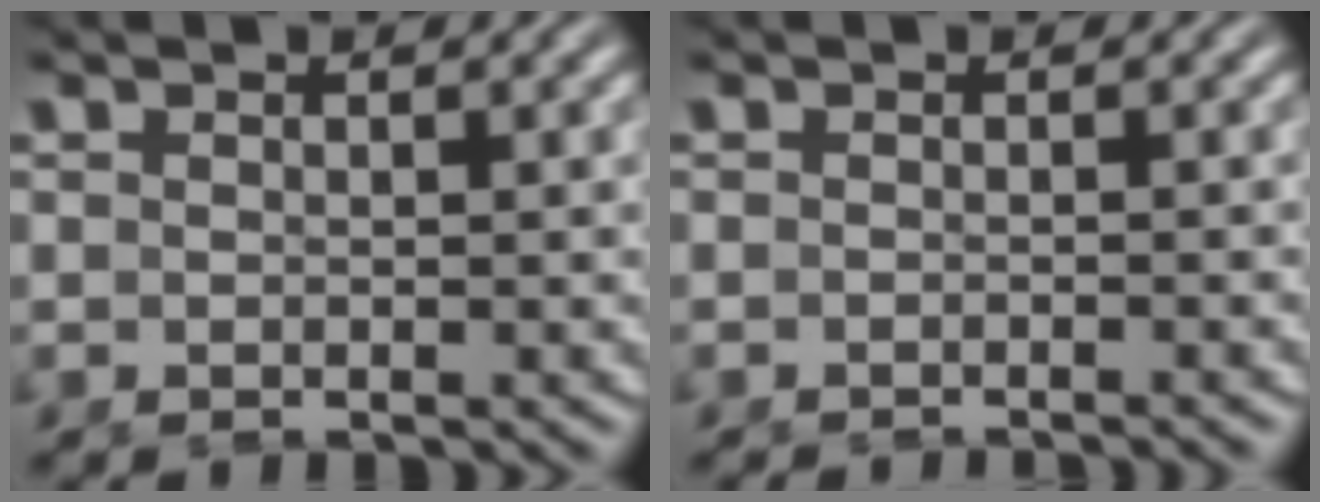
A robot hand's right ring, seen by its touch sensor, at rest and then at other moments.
{"total": 1.9, "force": [-1.8, -0.4, 0.2], "torque": [-0.002, -0.010, -0.024]}